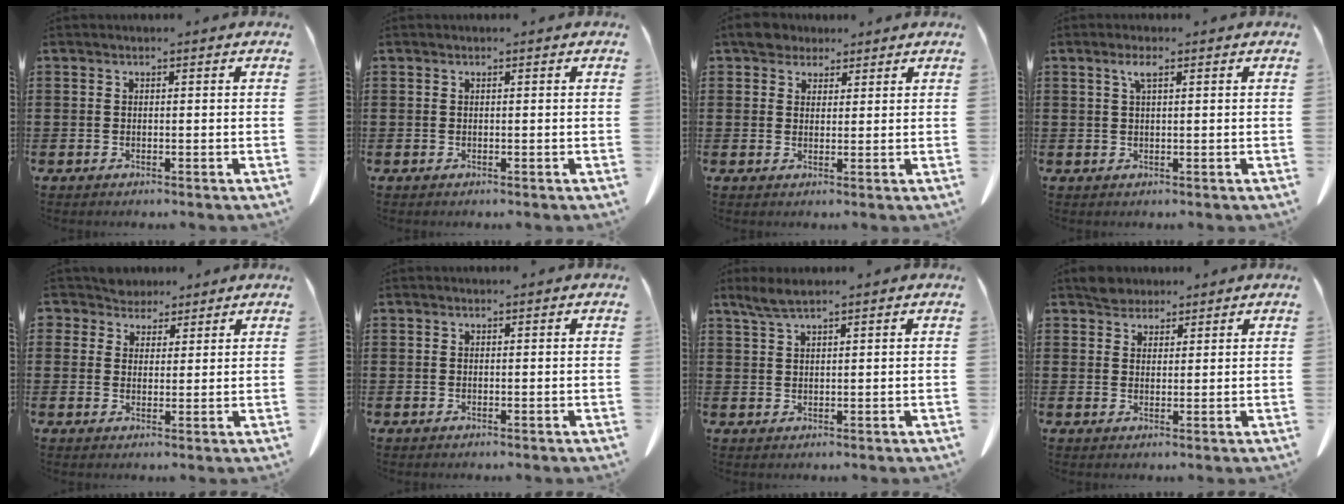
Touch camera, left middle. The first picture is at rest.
{"total": 0.0}
{"total": 3.7, "force": [3.0, 2.0, 0.9], "torque": [-0.021, 0.003, 0.056]}
{"total": 2.2, "force": [1.0, 0.5, 1.9], "torque": [-0.041, 0.005, 0.016]}
{"total": 4.1, "force": [3.5, 2.1, 0.1], "torque": [-0.022, -0.003, 0.063]}
{"total": 0.0}
{"total": 2.8, "force": [2.1, 0.3, 1.8], "torque": [-0.041, 0.001, 0.039]}
{"total": 3.1, "force": [2.7, 1.4, 0.4], "torque": [-0.009, 0.004, 0.052]}